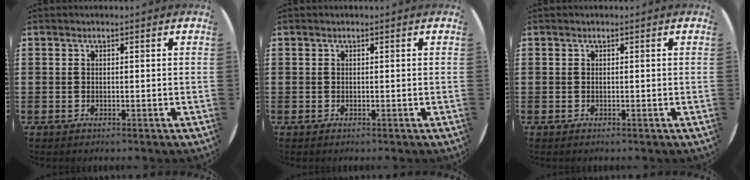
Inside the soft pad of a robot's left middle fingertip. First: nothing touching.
{"total": 0.0}
{"total": 0.0}